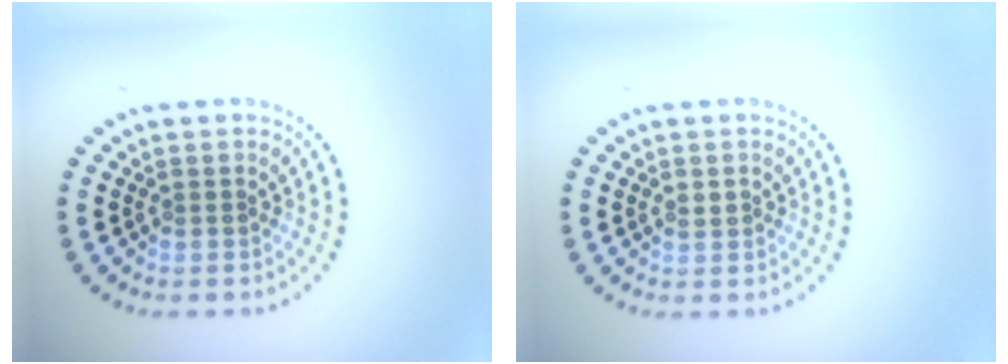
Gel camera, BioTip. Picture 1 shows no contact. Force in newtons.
{"total": 0.8, "press": 0.8, "slide": 0.1}